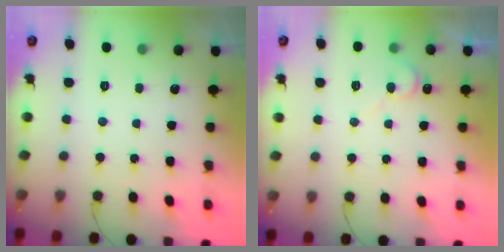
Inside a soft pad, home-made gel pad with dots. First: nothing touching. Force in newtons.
{"total": 7.0, "press": 6.9, "slide": 0.7}